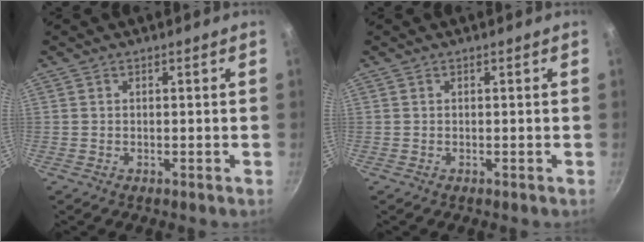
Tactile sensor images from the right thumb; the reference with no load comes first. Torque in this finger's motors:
{"motor_torque": [-0.08, 0.15, 0.00, 0.00, 0.00]}